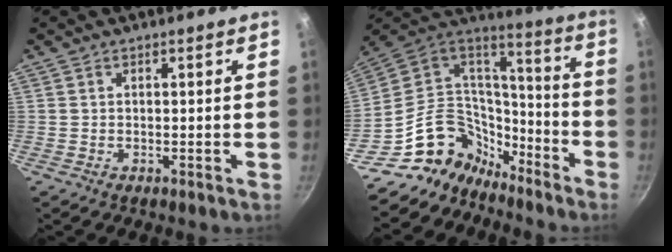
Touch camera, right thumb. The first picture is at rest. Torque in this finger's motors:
{"motor_torque": [1.55, -1.22, 0.16, 0.06, -0.02]}